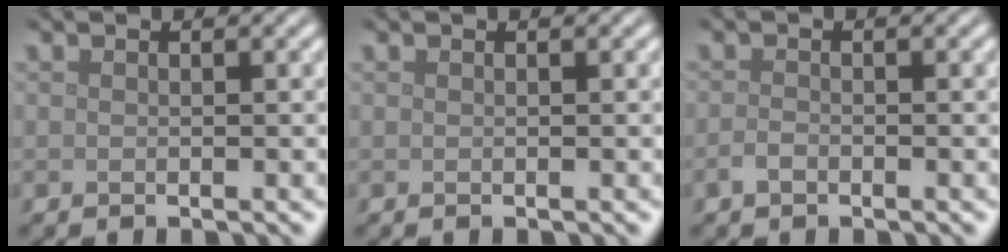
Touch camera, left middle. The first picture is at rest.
{"total": 0.0}
{"total": 1.0, "force": [-0.6, 0.5, 0.6], "torque": [-0.014, -0.001, -0.014]}